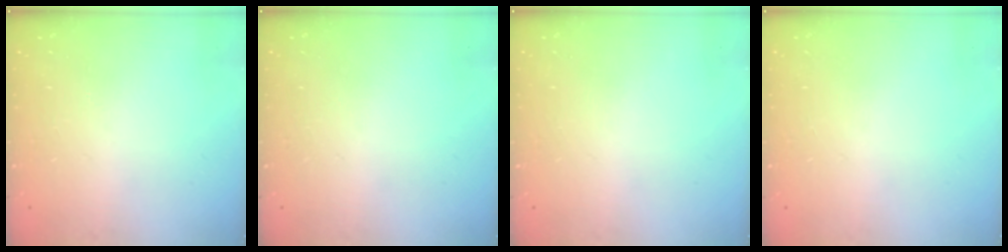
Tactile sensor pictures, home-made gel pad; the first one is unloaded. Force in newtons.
{"total": 0.0}
{"total": 0.0}
{"total": 0.0}